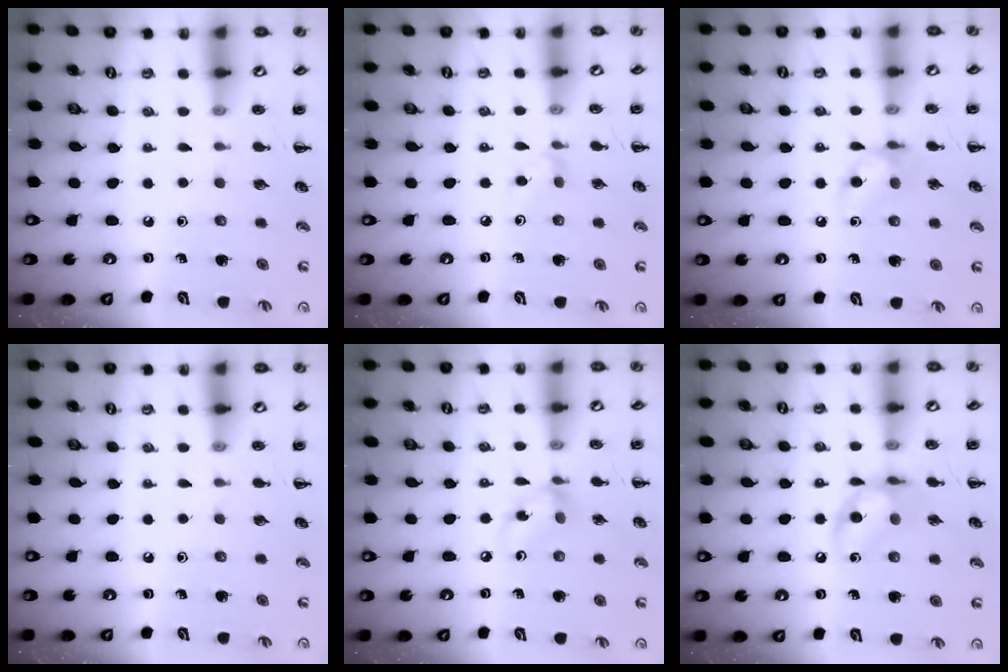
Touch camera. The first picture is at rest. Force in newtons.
{"total": 3.5, "press": 3.3, "slide": 1.2}
{"total": 8.3, "press": 8.2, "slide": 0.6}
{"total": 0.0}
{"total": 6.8, "press": 6.7, "slide": 1.0}
{"total": 11.5, "press": 11.3, "slide": 2.0}